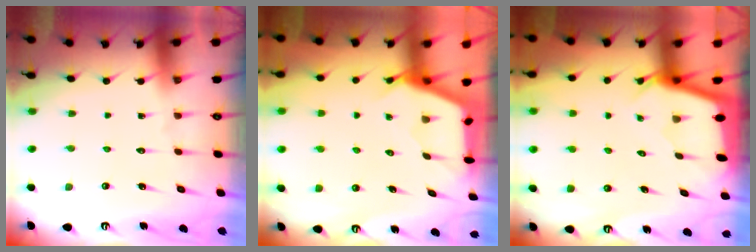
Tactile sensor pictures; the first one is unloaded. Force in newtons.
{"total": 2.6, "press": 2.6, "slide": 0.3}
{"total": 2.3, "press": 2.3, "slide": 0.2}